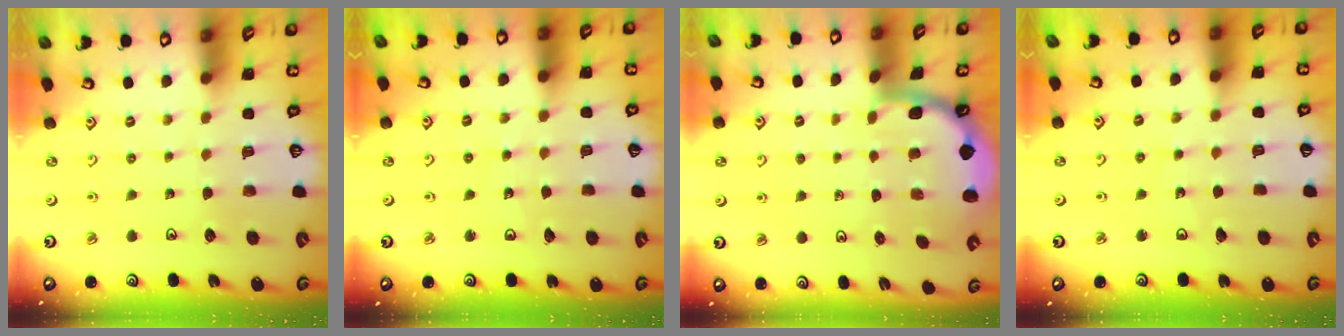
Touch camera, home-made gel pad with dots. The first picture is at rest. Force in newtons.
{"total": 3.4, "press": 3.4, "slide": 0.2}
{"total": 1.7, "press": 1.7, "slide": 0.0}
{"total": 3.7, "press": 3.7, "slide": 0.5}